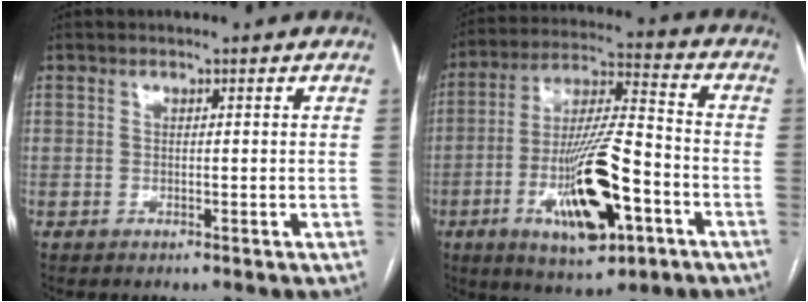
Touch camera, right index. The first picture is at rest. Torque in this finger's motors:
{"motor_torque": [2.14, 0.00, 0.80, 0.21]}